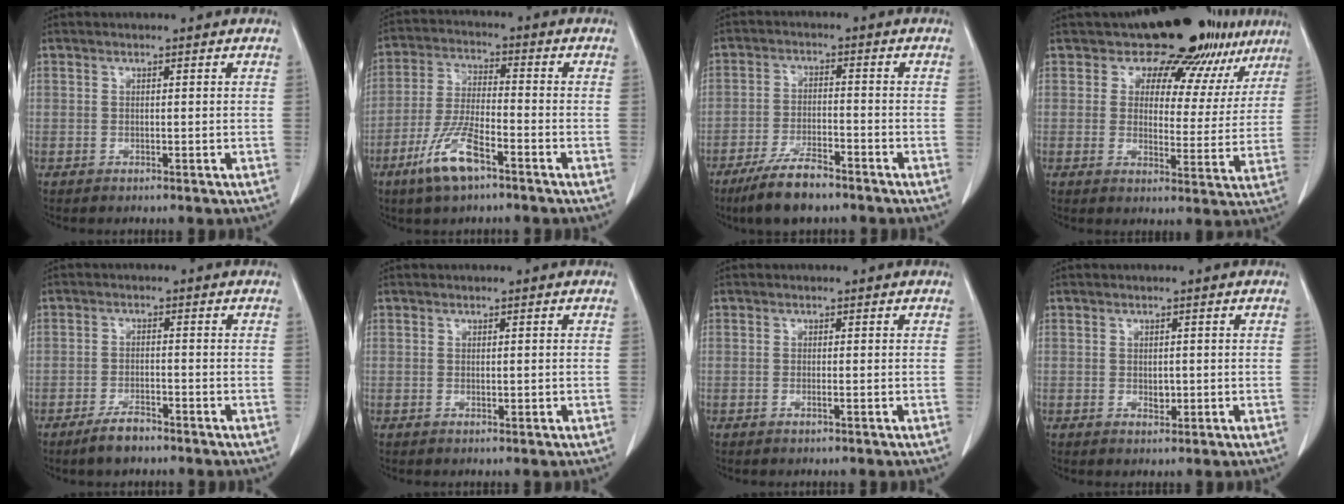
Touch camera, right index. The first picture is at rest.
{"total": 9.2, "force": [-5.4, 2.1, 7.1], "torque": [-0.151, -0.012, -0.103]}
{"total": 7.9, "force": [-6.0, 2.0, 4.8], "torque": [-0.094, -0.013, -0.108]}
{"total": 13.5, "force": [10.8, 5.9, 5.5], "torque": [-0.044, -0.014, 0.110]}
{"total": 3.7, "force": [-2.9, 1.2, 2.0], "torque": [-0.043, -0.001, -0.050]}
{"total": 0.7, "force": [0.0, 0.3, 0.6], "torque": [-0.011, -0.003, 0.002]}
{"total": 0.5, "force": [-0.2, -0.1, 0.5], "torque": [-0.010, -0.001, -0.004]}
{"total": 1.4, "force": [-0.1, 1.0, 1.1], "torque": [-0.016, -0.001, 0.001]}